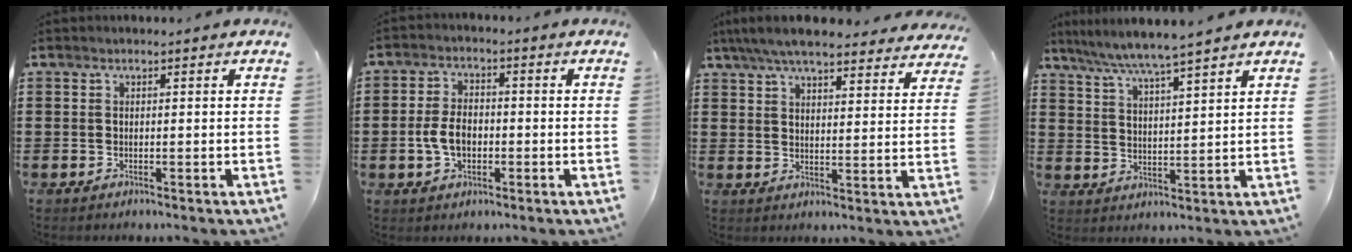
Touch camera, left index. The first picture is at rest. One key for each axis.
{"total": 5.4, "fx": -1.1, "fy": 3.2, "fz": 4.2, "tx": -0.097, "ty": 0.002, "tz": -0.026}
{"total": 7.0, "fx": 6.4, "fy": 0.7, "fz": 2.8, "tx": -0.074, "ty": -0.022, "tz": 0.116}
{"total": 5.3, "fx": 4.7, "fy": -0.9, "fz": 2.3, "tx": -0.060, "ty": -0.026, "tz": 0.080}